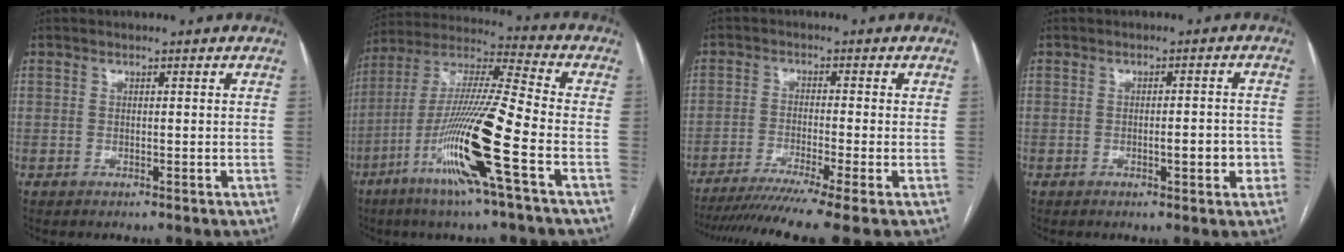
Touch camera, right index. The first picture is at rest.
{"total": 17.8, "force": [-7.1, -0.6, 16.3], "torque": [-0.331, -0.020, -0.140]}
{"total": 12.1, "force": [-9.4, -1.9, 7.3], "torque": [-0.105, -0.034, -0.146]}
{"total": 6.7, "force": [-2.0, 1.4, 6.2], "torque": [-0.082, 0.012, -0.023]}